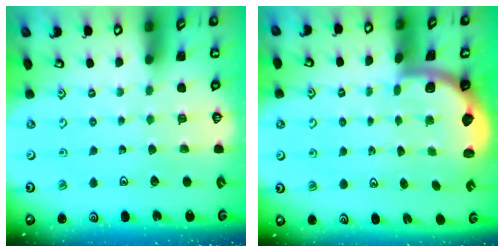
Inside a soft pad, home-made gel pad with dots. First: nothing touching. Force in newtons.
{"total": 2.0, "press": 2.0, "slide": 0.5}